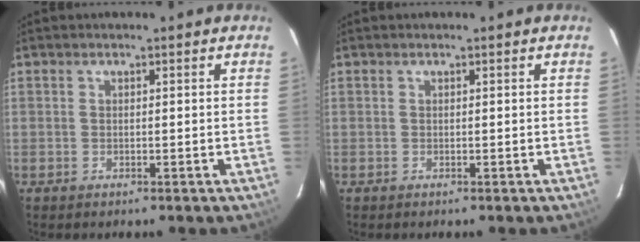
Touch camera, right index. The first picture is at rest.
{"total": 0.0}